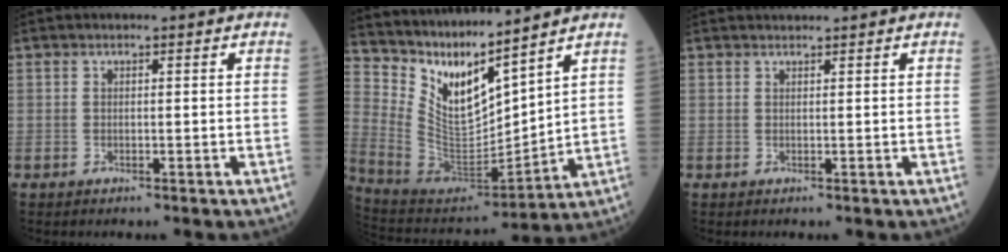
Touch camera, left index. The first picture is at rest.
{"total": 12.6, "force": [9.8, 2.5, 7.6], "torque": [-0.157, -0.008, 0.205]}
{"total": 1.4, "force": [1.3, -0.4, 0.2], "torque": [-0.001, 0.012, 0.028]}